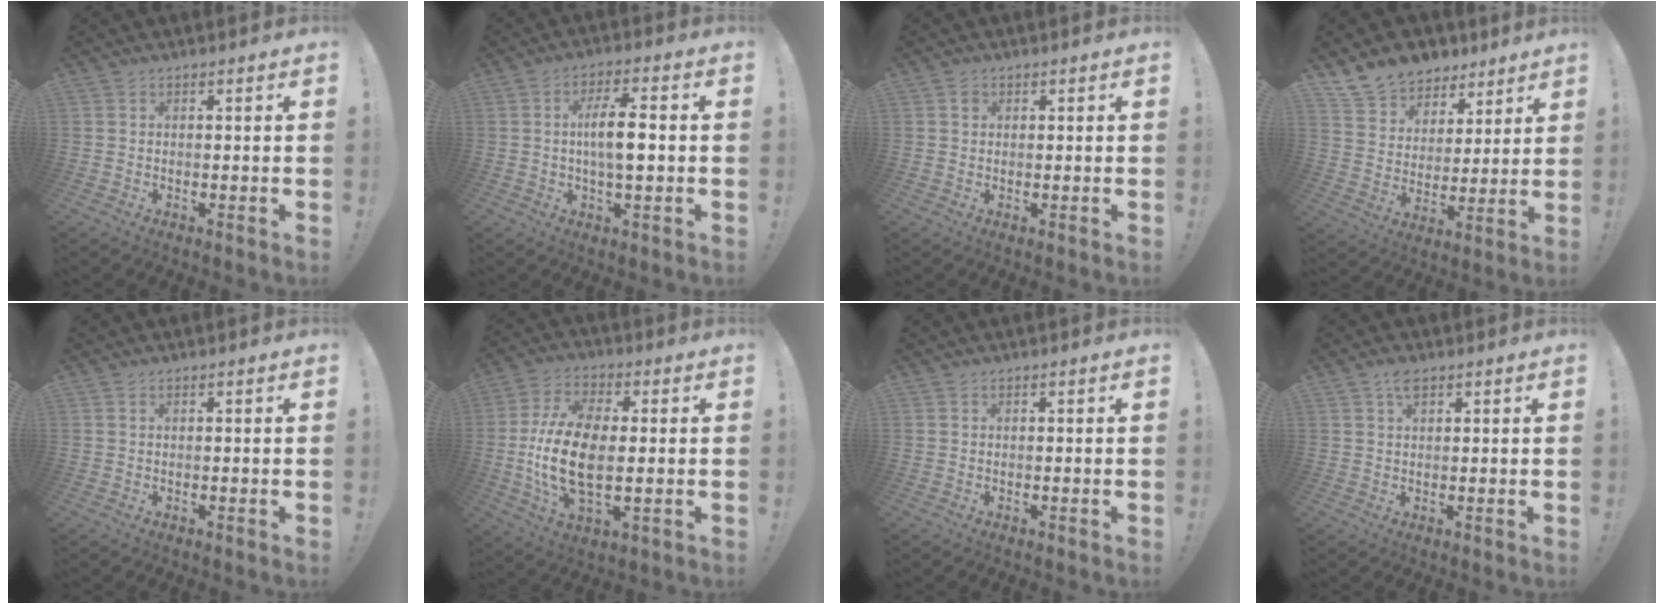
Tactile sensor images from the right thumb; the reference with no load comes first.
{"total": 9.2, "force": [-0.3, 2.8, 8.8], "torque": [-0.158, 0.007, -0.013]}
{"total": 1.2, "force": [0.4, 1.0, 0.3], "torque": [-0.001, 0.001, 0.007]}
{"total": 11.0, "force": [8.2, 7.1, 1.8], "torque": [-0.035, -0.062, 0.160]}
{"total": 0.0}
{"total": 17.6, "force": [-1.1, 9.2, 15.0], "torque": [-0.303, -0.003, -0.019]}
{"total": 0.0}
{"total": 3.2, "force": [1.8, 1.5, 2.1], "torque": [-0.038, -0.001, 0.031]}